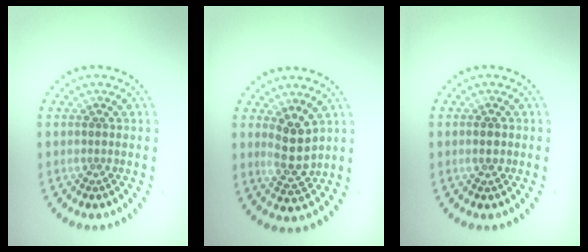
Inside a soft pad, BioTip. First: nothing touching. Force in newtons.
{"total": 3.3, "press": 3.2, "slide": 1.1}
{"total": 1.7, "press": 1.7, "slide": 0.1}